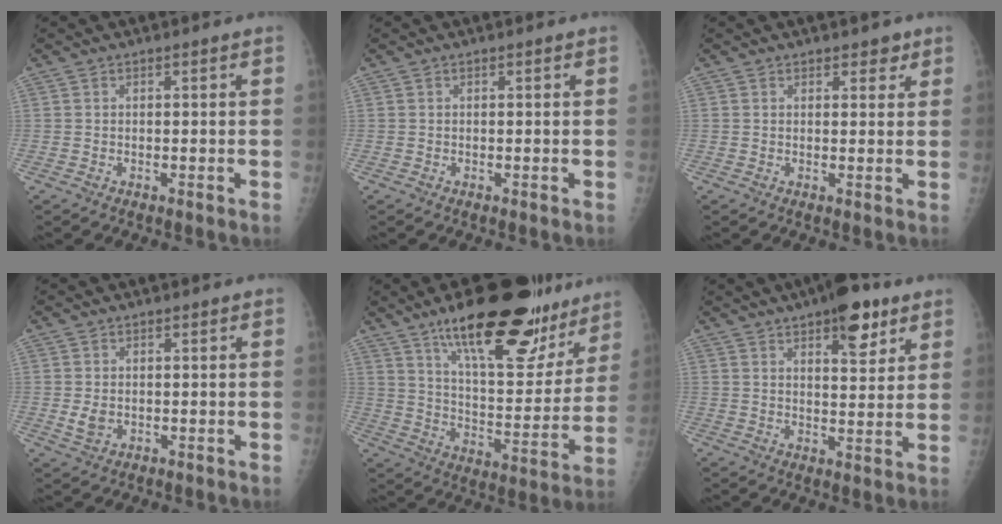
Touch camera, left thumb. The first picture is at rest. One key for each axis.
{"total": 0.0}
{"total": 2.4, "fx": 1.7, "fy": 1.4, "fz": 1.0, "tx": 0.010, "ty": -0.008, "tz": 0.018}
{"total": 2.5, "fx": 0.1, "fy": 1.9, "fz": 1.6, "tx": -0.023, "ty": -0.005, "tz": 0.007}
{"total": 25.9, "fx": 17.4, "fy": 9.2, "fz": 16.8, "tx": -0.202, "ty": -0.071, "tz": 0.268}
{"total": 10.3, "fx": 6.2, "fy": 4.0, "fz": 7.2, "tx": -0.077, "ty": -0.028, "tz": 0.086}